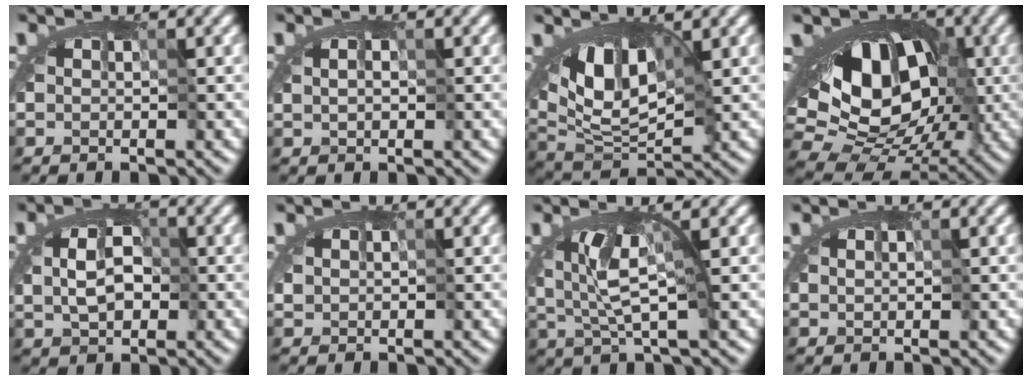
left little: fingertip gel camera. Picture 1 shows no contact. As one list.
[{"total": 0.8, "force": [0.1, 0.5, 0.6], "torque": [-0.009, 0.005, -0.002]}, {"total": 5.8, "force": [1.7, 3.3, 4.5], "torque": [-0.074, -0.008, 0.030]}, {"total": 13.3, "force": [1.5, 9.2, 9.5], "torque": [-0.136, 0.029, 0.019]}, {"total": 3.6, "force": [-1.2, 2.6, 2.2], "torque": [-0.026, 0.004, -0.021]}, {"total": 0.7, "force": [0.3, 0.6, 0.3], "torque": [-0.007, 0.002, 0.003]}, {"total": 3.3, "force": [-0.6, 0.6, 3.2], "torque": [-0.067, -0.011, -0.009]}, {"total": 0.0}]